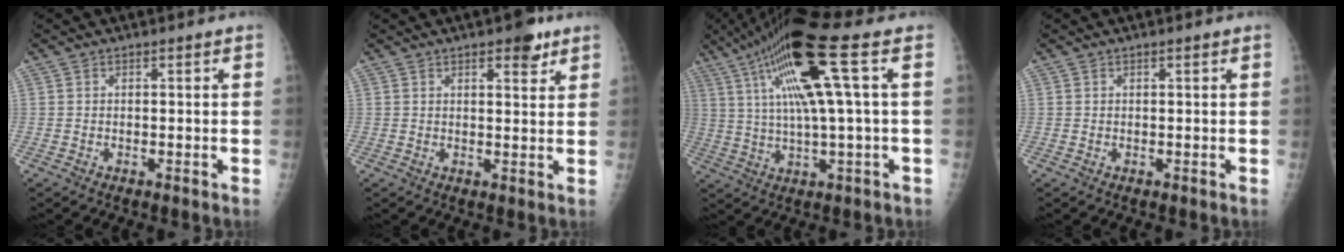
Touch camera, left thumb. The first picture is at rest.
{"total": 4.8, "force": [3.0, 1.8, 3.3], "torque": [-0.029, -0.013, 0.036]}
{"total": 16.6, "force": [5.6, 1.6, 15.6], "torque": [-0.303, 0.018, 0.096]}
{"total": 0.0}